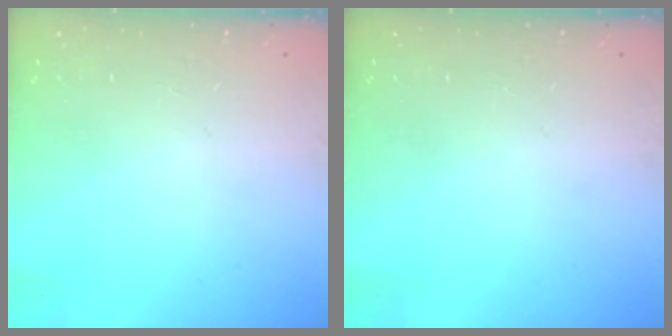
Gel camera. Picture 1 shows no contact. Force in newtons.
{"total": 0.0}